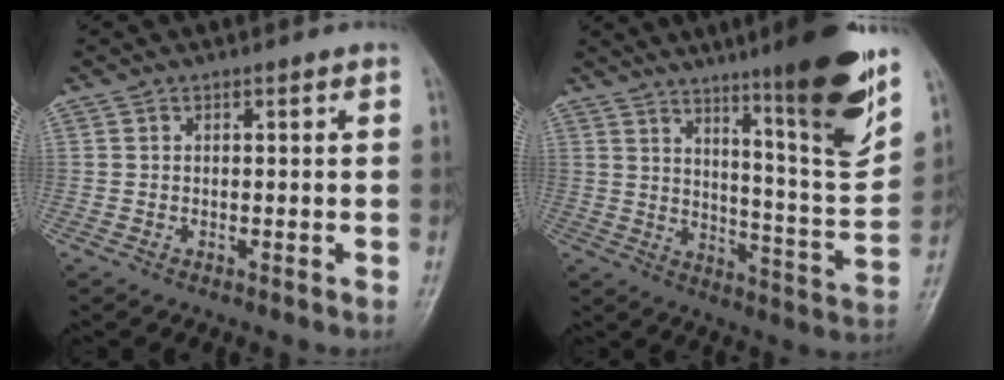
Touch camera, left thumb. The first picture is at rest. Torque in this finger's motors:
{"motor_torque": [3.54, 1.45, 1.92, -0.85, 0.15]}